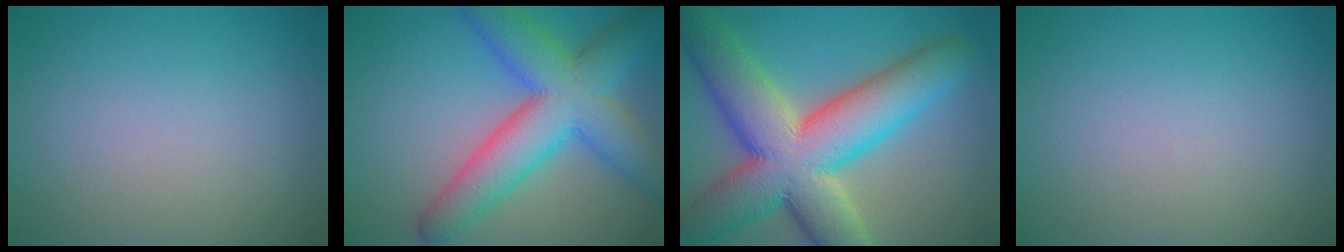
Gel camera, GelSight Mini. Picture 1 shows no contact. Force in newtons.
{"total": 9.6, "press": 9.6, "slide": 0.4}
{"total": 14.2, "press": 14.2, "slide": 1.1}
{"total": 0.0}